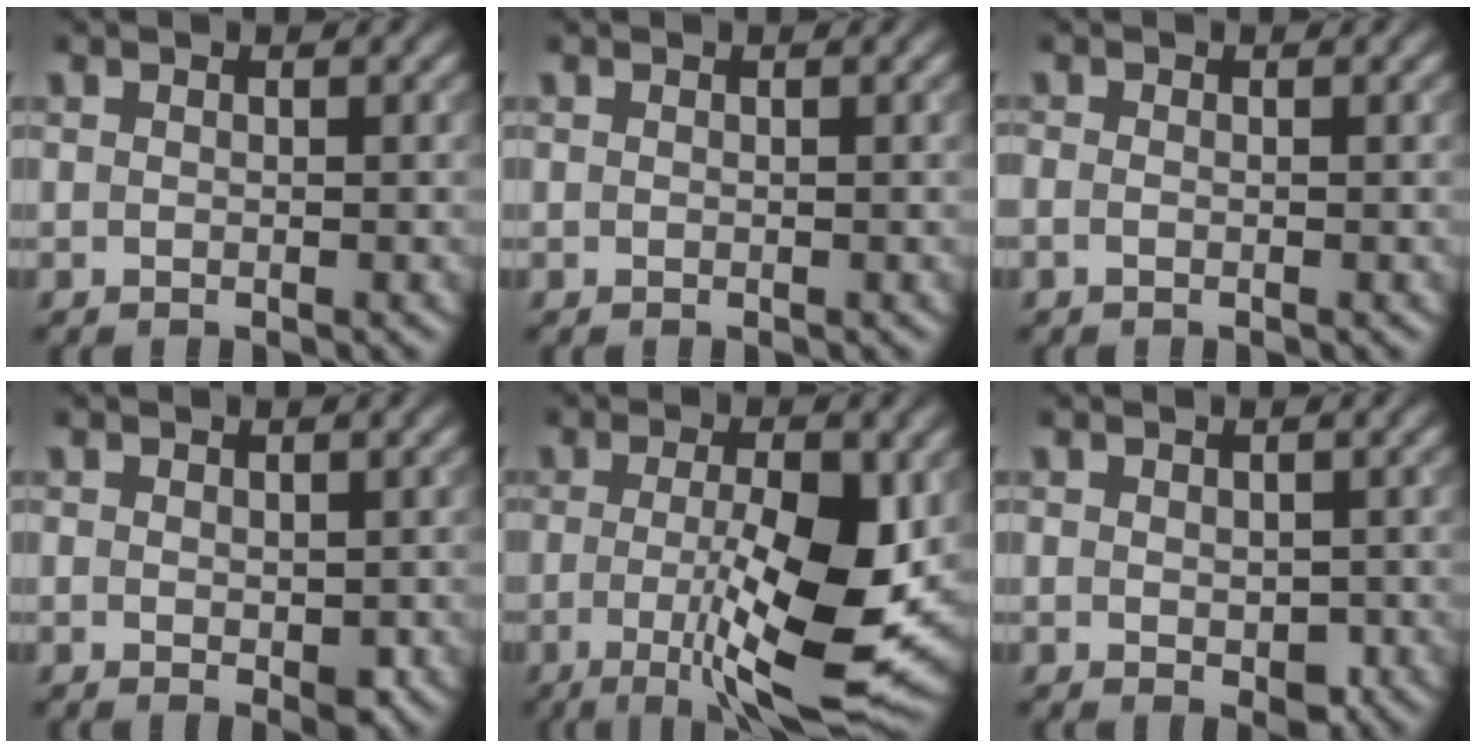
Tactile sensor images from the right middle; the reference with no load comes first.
{"total": 0.0}
{"total": 0.6, "force": [-0.3, 0.2, 0.5], "torque": [-0.012, -0.003, -0.007]}
{"total": 1.2, "force": [0.0, 0.8, 1.0], "torque": [-0.011, -0.005, 0.006]}
{"total": 10.2, "force": [-1.3, 2.7, 9.7], "torque": [-0.158, -0.025, -0.013]}
{"total": 1.6, "force": [-0.2, 1.1, 1.2], "torque": [-0.014, -0.008, 0.001]}